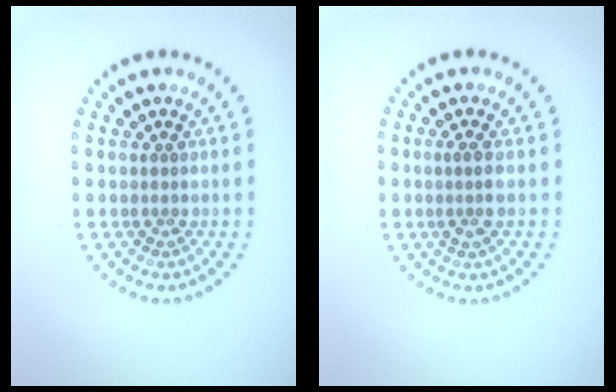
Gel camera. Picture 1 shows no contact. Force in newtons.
{"total": 1.6, "press": 1.4, "slide": 0.7}